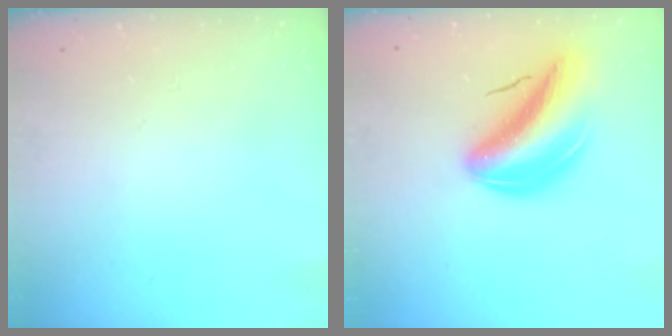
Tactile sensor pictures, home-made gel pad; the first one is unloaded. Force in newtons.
{"total": 11.1, "press": 10.6, "slide": 3.2}